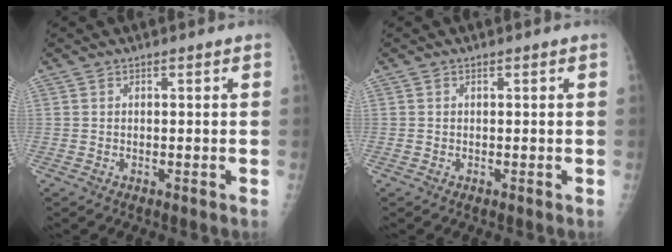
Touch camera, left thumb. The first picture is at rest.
{"total": 0.0}